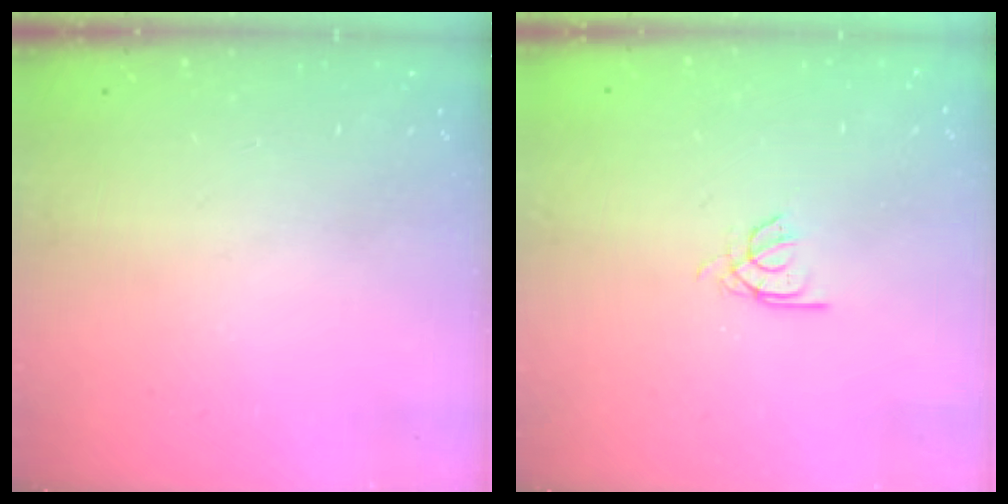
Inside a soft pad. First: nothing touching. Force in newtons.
{"total": 2.0, "press": 1.9, "slide": 0.4}